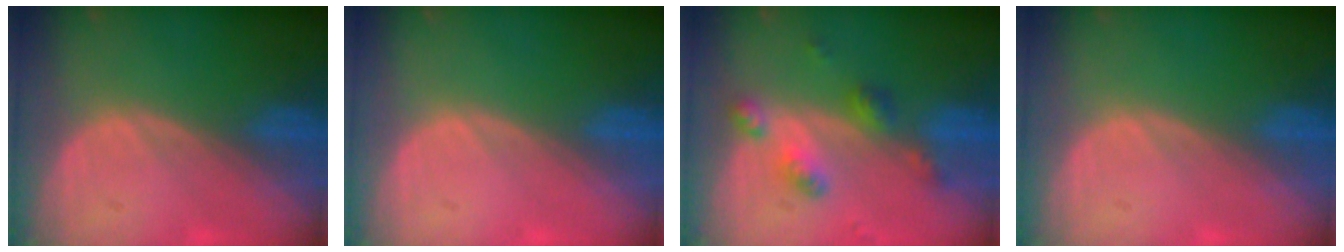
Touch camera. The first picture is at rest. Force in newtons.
{"total": 0.0}
{"total": 6.0, "press": 5.2, "slide": 2.9}
{"total": 0.0}